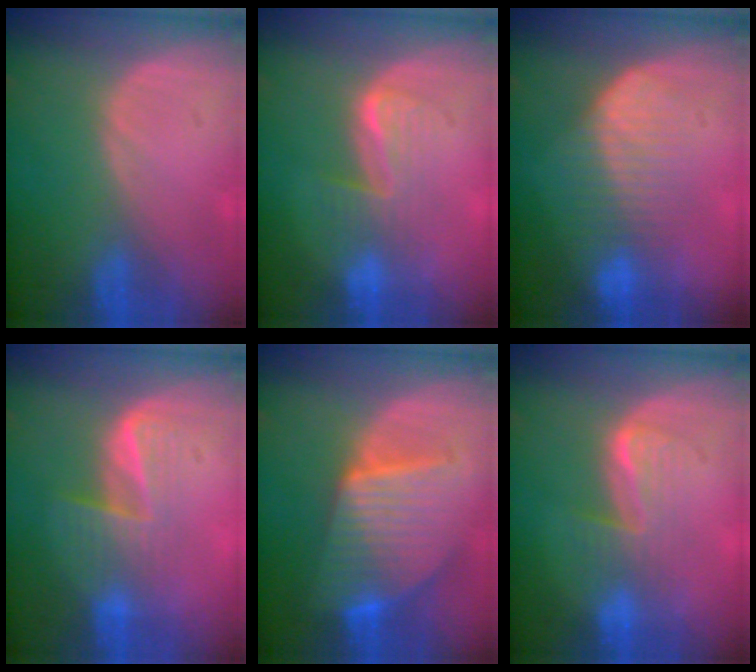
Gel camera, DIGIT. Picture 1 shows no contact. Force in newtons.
{"total": 4.5, "press": 4.5, "slide": 0.5}
{"total": 6.8, "press": 6.6, "slide": 1.5}
{"total": 5.8, "press": 5.5, "slide": 2.0}
{"total": 10.1, "press": 10.0, "slide": 0.7}
{"total": 4.5, "press": 4.5, "slide": 0.5}